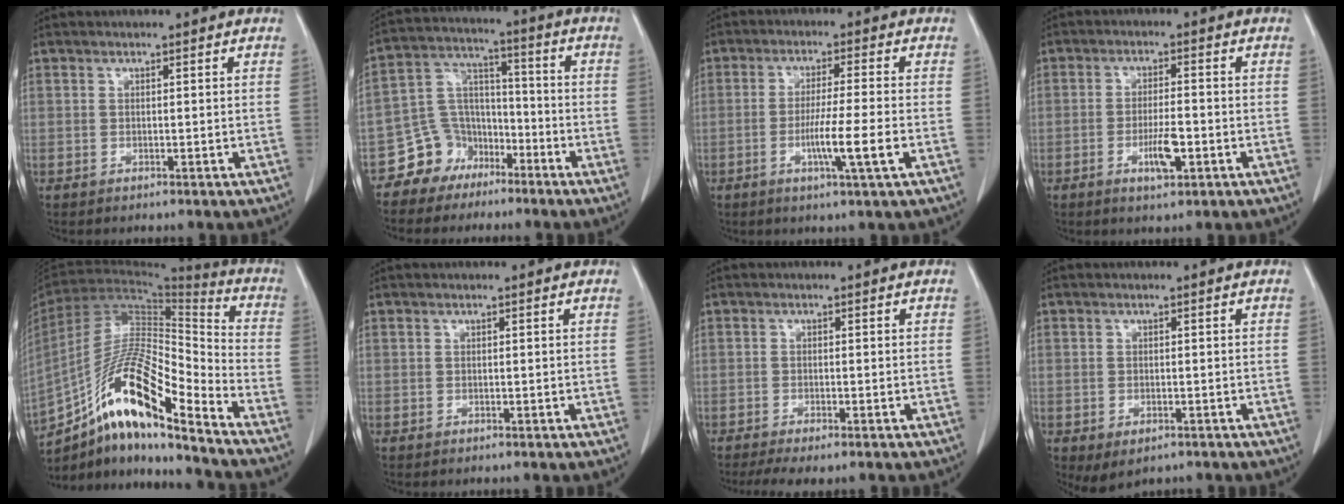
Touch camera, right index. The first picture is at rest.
{"total": 8.6, "force": [-5.7, 6.4, 0.9], "torque": [-0.016, 0.042, -0.098]}
{"total": 7.1, "force": [-2.3, -0.7, 6.7], "torque": [-0.116, -0.014, -0.042]}
{"total": 4.9, "force": [-1.9, 1.2, 4.4], "torque": [-0.080, -0.002, -0.029]}
{"total": 19.2, "force": [-12.8, 2.8, 14.1], "torque": [-0.273, 0.003, -0.226]}
{"total": 0.0}
{"total": 4.9, "force": [-3.6, 1.2, 3.0], "torque": [-0.058, -0.014, -0.054]}
{"total": 3.1, "force": [-1.5, 1.8, 1.9], "torque": [-0.034, -0.008, -0.009]}